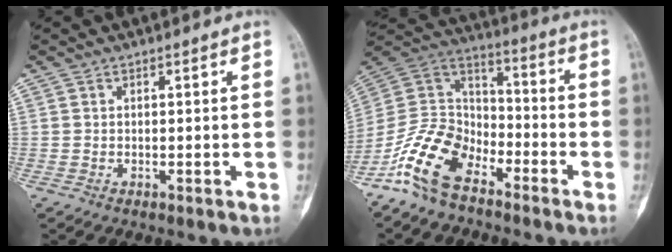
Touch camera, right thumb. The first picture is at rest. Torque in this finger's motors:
{"motor_torque": [0.36, 0.27, 1.42, -1.35, 0.11]}